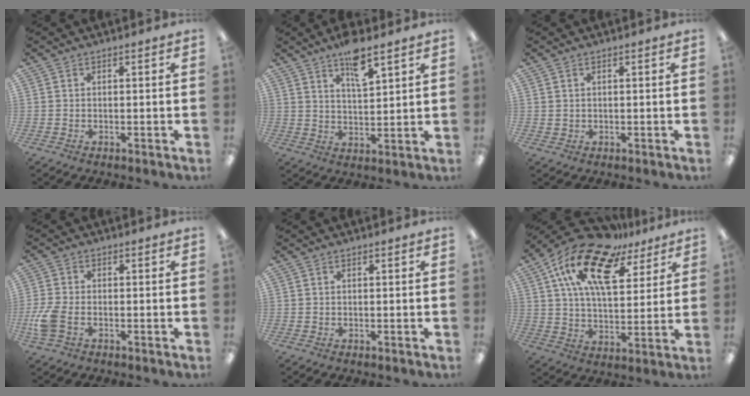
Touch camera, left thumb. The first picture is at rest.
{"total": 8.1, "force": [5.9, 2.2, 5.1], "torque": [-0.075, -0.034, 0.097]}
{"total": 0.7, "force": [0.4, 0.6, 0.1], "torque": [-0.003, -0.001, 0.007]}
{"total": 6.2, "force": [-2.2, 3.5, 4.6], "torque": [-0.102, 0.000, -0.042]}
{"total": 0.0}
{"total": 18.9, "force": [11.8, 8.7, 12.0], "torque": [-0.229, -0.061, 0.206]}